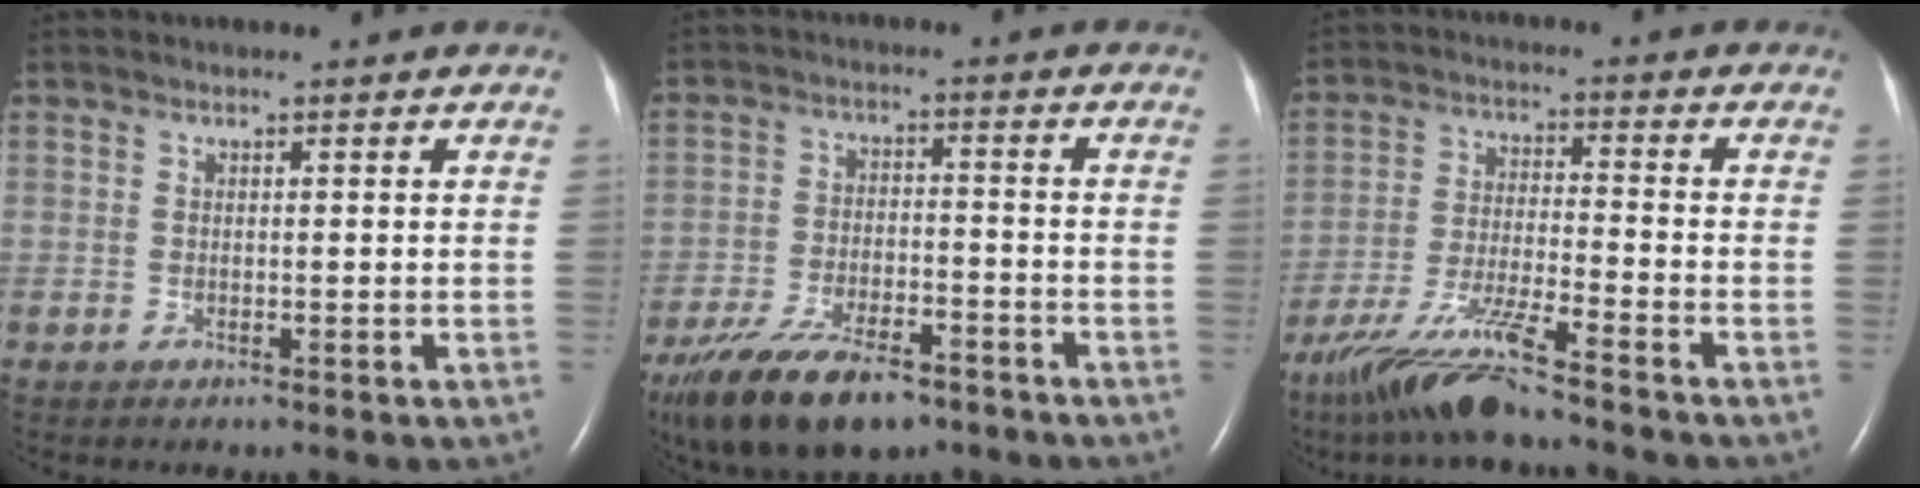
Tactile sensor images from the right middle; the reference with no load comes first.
{"total": 14.9, "force": [-10.7, 5.5, 8.8], "torque": [-0.181, -0.022, -0.183]}
{"total": 11.5, "force": [-9.2, -0.2, 7.0], "torque": [-0.139, -0.030, -0.167]}